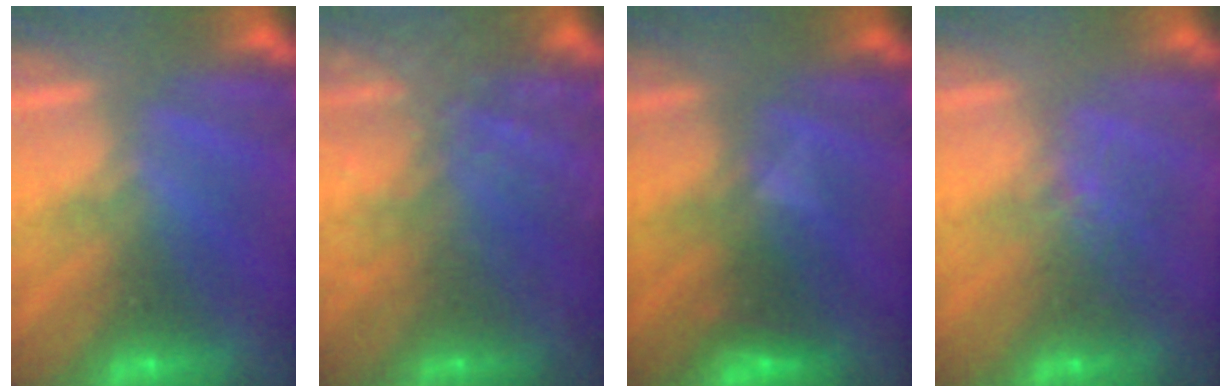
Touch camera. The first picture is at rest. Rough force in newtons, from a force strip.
{"total": 8.4}
{"total": 2.9}
{"total": 2.7}